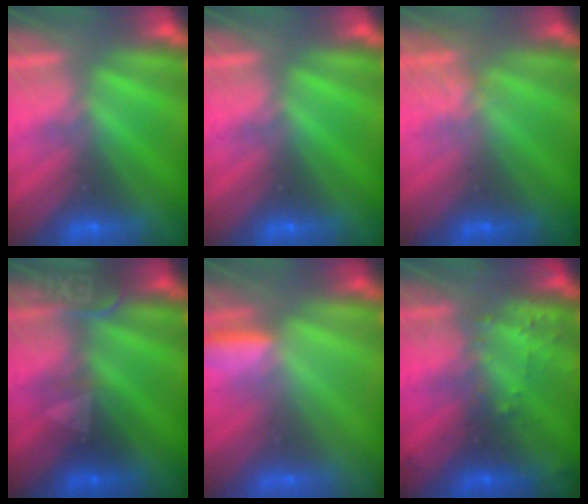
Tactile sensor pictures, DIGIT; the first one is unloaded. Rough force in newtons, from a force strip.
{"total": 0.0}
{"total": 2.6}
{"total": 2.4}
{"total": 3.0}
{"total": 3.0}